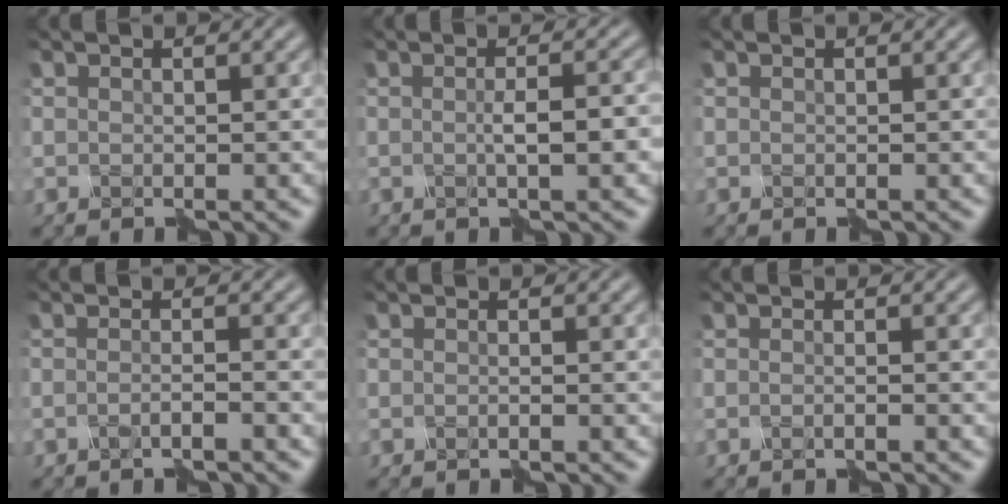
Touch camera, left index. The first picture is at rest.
{"total": 2.9, "force": [-0.6, 0.6, 2.8], "torque": [-0.042, 0.001, -0.006]}
{"total": 0.0}
{"total": 1.8, "force": [-1.1, 0.5, 1.2], "torque": [-0.009, -0.009, -0.028]}
{"total": 0.9, "force": [-0.5, 0.4, 0.6], "torque": [-0.002, -0.005, -0.015]}
{"total": 1.4, "force": [-0.4, 0.8, 1.0], "torque": [0.003, -0.006, -0.025]}